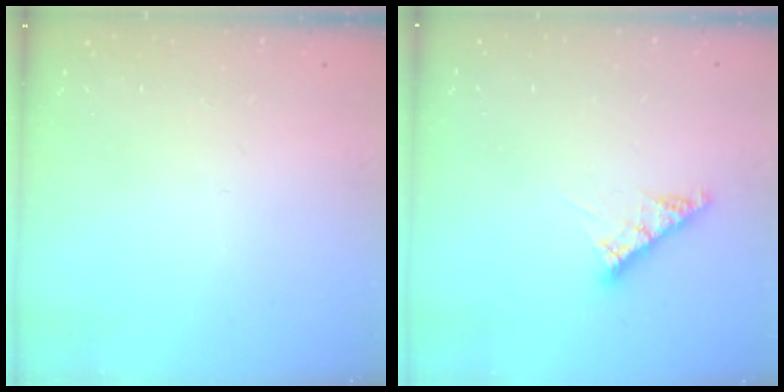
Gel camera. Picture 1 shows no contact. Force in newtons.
{"total": 7.9, "press": 7.8, "slide": 0.6}